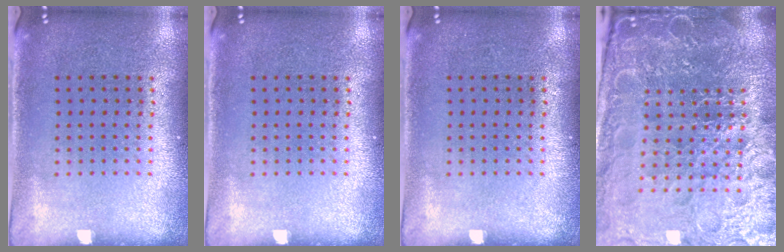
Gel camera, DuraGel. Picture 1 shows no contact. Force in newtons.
{"total": 0.0}
{"total": 0.0}
{"total": 6.8, "press": 6.0, "slide": 3.2}